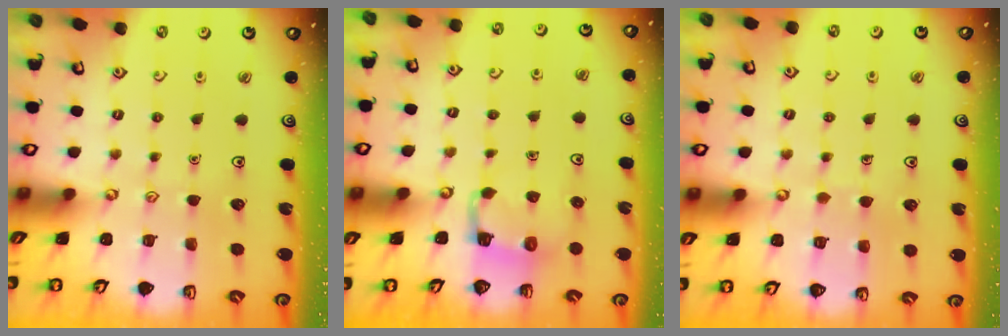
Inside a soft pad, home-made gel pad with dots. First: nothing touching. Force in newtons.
{"total": 2.7, "press": 2.7, "slide": 0.4}
{"total": 3.1, "press": 3.1, "slide": 0.2}